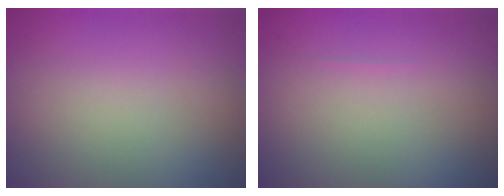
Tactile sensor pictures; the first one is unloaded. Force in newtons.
{"total": 0.0}